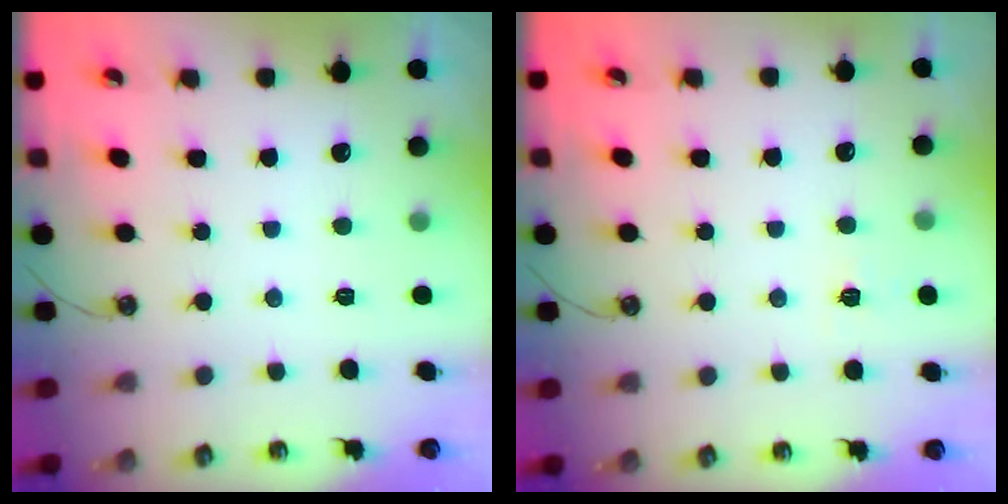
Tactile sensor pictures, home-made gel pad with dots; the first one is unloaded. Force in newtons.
{"total": 2.7, "press": 2.7, "slide": 0.4}